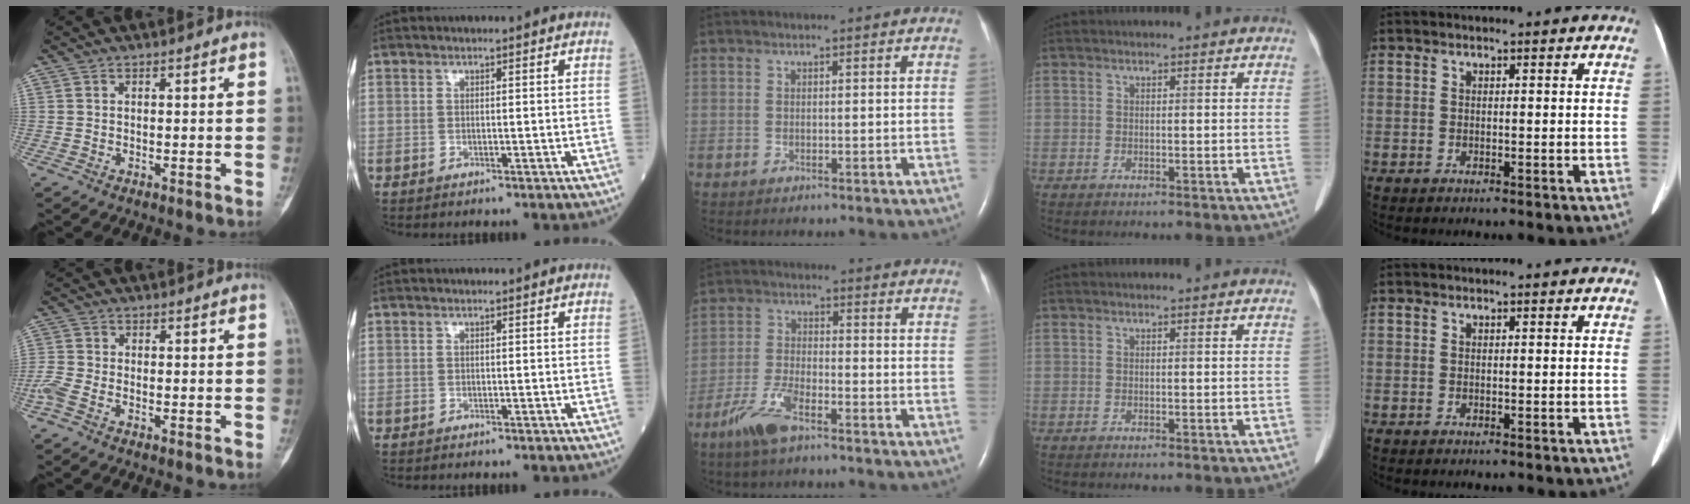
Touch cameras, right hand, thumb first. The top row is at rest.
{"thumb": {"total": 3.5, "force": [-2.1, 1.6, 2.3], "torque": [-0.071, 0.006, -0.048]}, "middle": {"total": 6.8, "force": [-4.7, 1.8, 4.6], "torque": [-0.107, -0.008, -0.093]}}